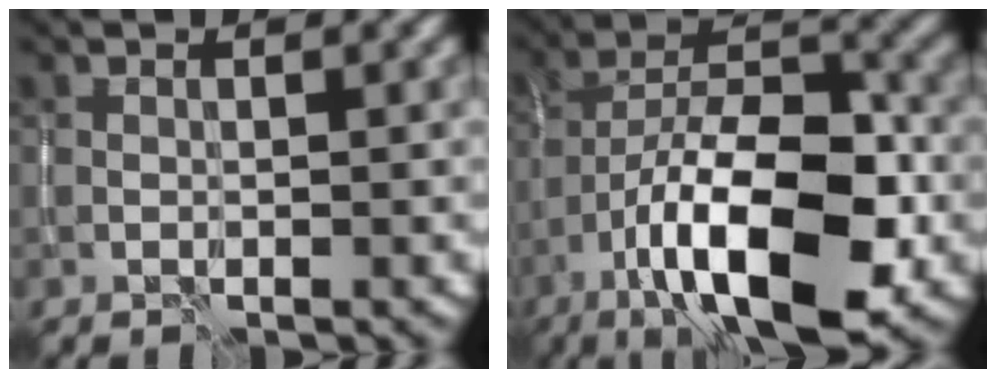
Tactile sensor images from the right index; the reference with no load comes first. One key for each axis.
{"total": 13.7, "fx": -6.2, "fy": 5.2, "fz": 11.1, "tx": -0.181, "ty": 0.005, "tz": -0.109}